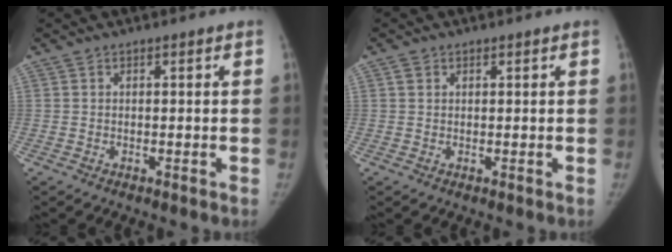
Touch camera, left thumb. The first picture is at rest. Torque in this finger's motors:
{"motor_torque": [0.14, 0.02, 0.17, -0.46, 0.08]}